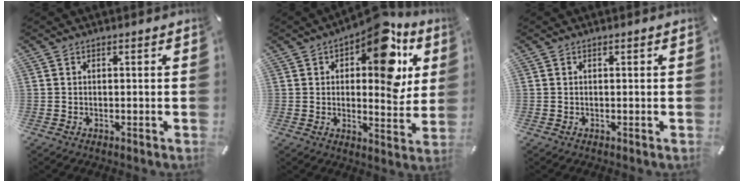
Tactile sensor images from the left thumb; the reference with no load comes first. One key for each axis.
{"total": 16.6, "fx": 8.1, "fy": 8.0, "fz": 12.1, "tx": -0.149, "ty": -0.057, "tz": 0.131}
{"total": 0.0}